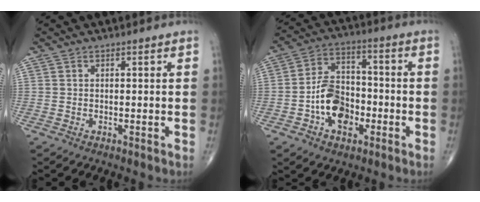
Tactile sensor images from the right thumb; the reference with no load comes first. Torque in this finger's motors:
{"motor_torque": [1.85, 1.54, 1.16, -0.21, 0.10]}